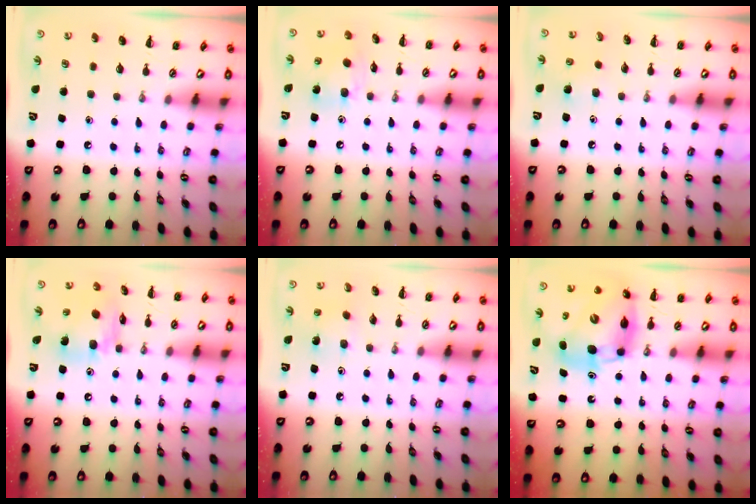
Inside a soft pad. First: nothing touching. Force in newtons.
{"total": 8.5, "press": 8.5, "slide": 0.8}
{"total": 4.1, "press": 3.9, "slide": 1.4}
{"total": 12.1, "press": 12.0, "slide": 1.4}
{"total": 1.9, "press": 1.7, "slide": 0.7}
{"total": 11.4, "press": 10.8, "slide": 3.8}